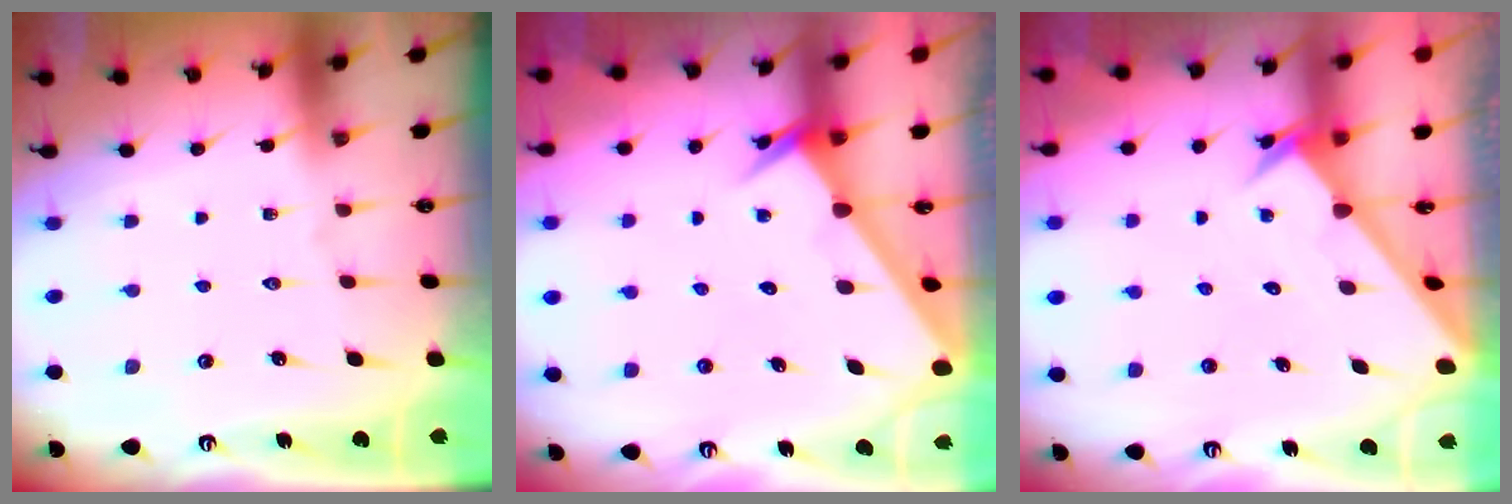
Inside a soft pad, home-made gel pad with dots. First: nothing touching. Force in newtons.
{"total": 2.7, "press": 2.7, "slide": 0.2}
{"total": 2.5, "press": 2.5, "slide": 0.2}